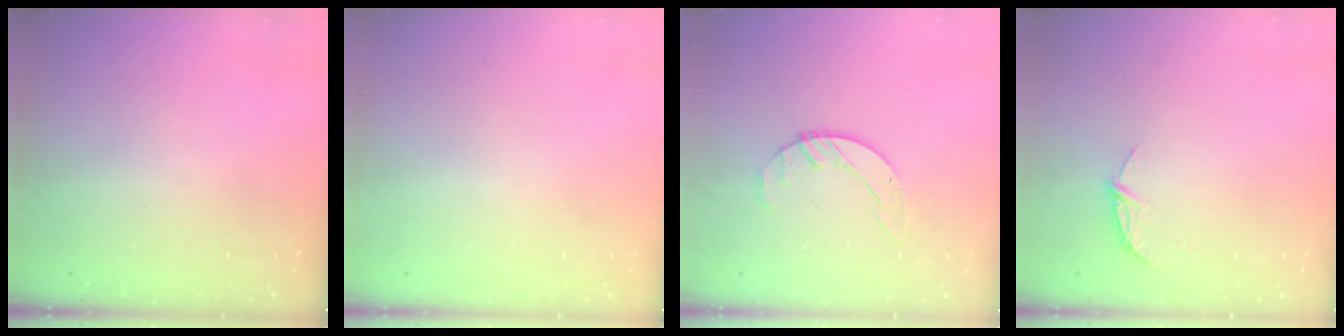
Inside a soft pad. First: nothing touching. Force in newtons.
{"total": 0.0}
{"total": 3.4, "press": 3.3, "slide": 0.5}
{"total": 5.6, "press": 5.6, "slide": 0.4}